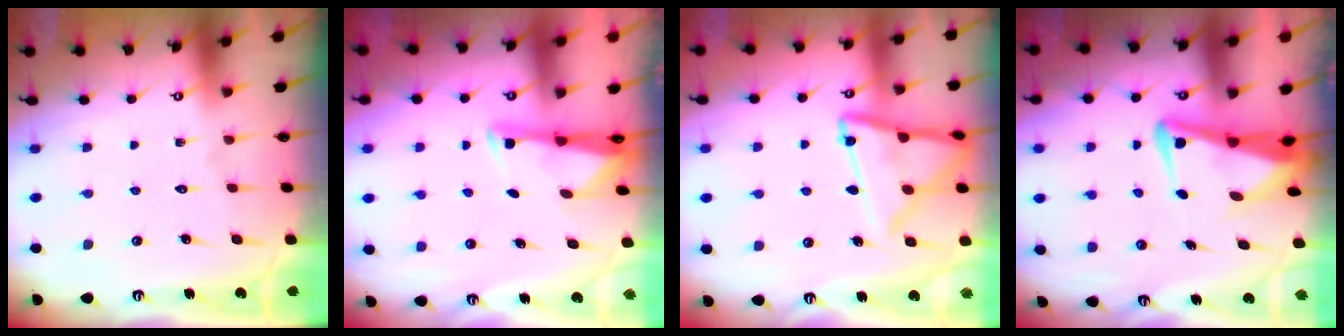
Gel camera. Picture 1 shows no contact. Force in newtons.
{"total": 2.9, "press": 2.9, "slide": 0.5}
{"total": 13.9, "press": 13.8, "slide": 1.5}
{"total": 6.4, "press": 6.1, "slide": 1.9}